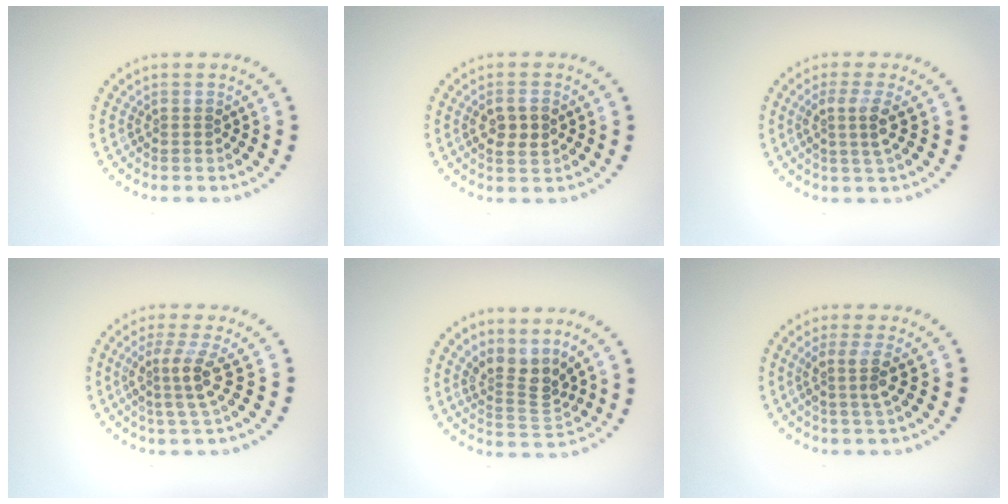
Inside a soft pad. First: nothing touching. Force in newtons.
{"total": 2.5, "press": 2.4, "slide": 0.3}
{"total": 2.4, "press": 1.9, "slide": 1.6}
{"total": 3.1, "press": 2.3, "slide": 2.1}
{"total": 3.3, "press": 2.3, "slide": 2.3}
{"total": 2.5, "press": 2.0, "slide": 1.6}